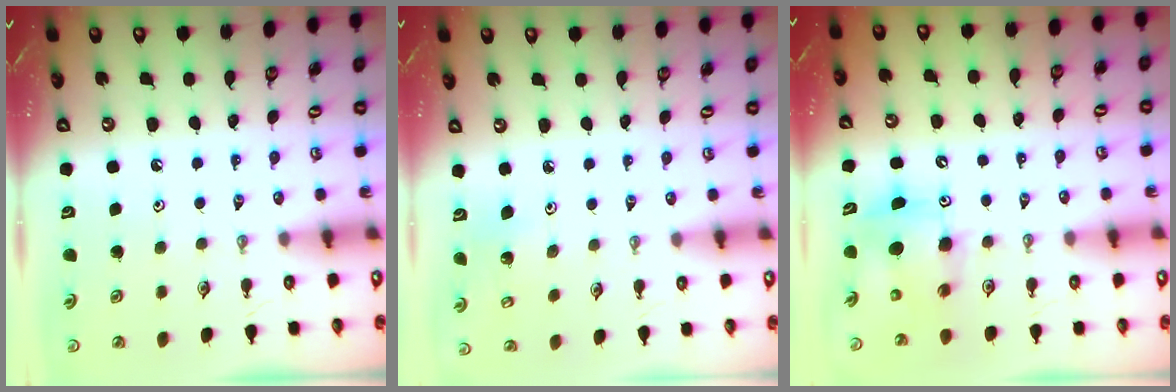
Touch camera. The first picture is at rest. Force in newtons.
{"total": 2.7, "press": 2.6, "slide": 1.0}
{"total": 8.3, "press": 8.1, "slide": 1.9}